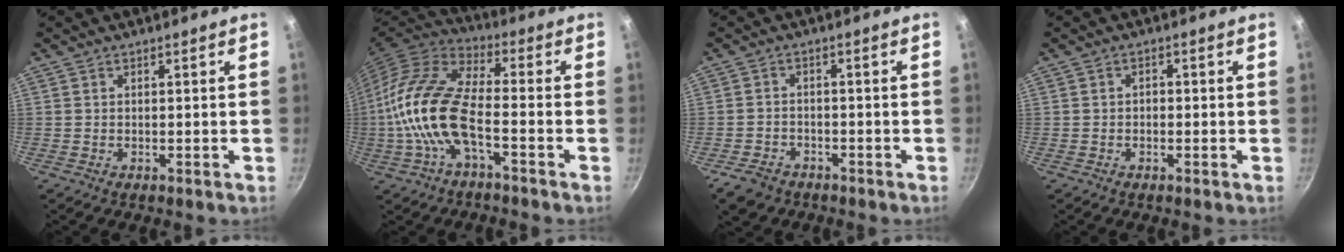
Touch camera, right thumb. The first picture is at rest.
{"total": 15.3, "force": [-3.8, 6.4, 13.4], "torque": [-0.266, 0.036, -0.091]}
{"total": 4.8, "force": [-3.2, 3.2, 1.6], "torque": [-0.032, 0.030, -0.049]}
{"total": 1.2, "force": [-0.3, 0.9, 0.7], "torque": [-0.012, 0.007, -0.006]}